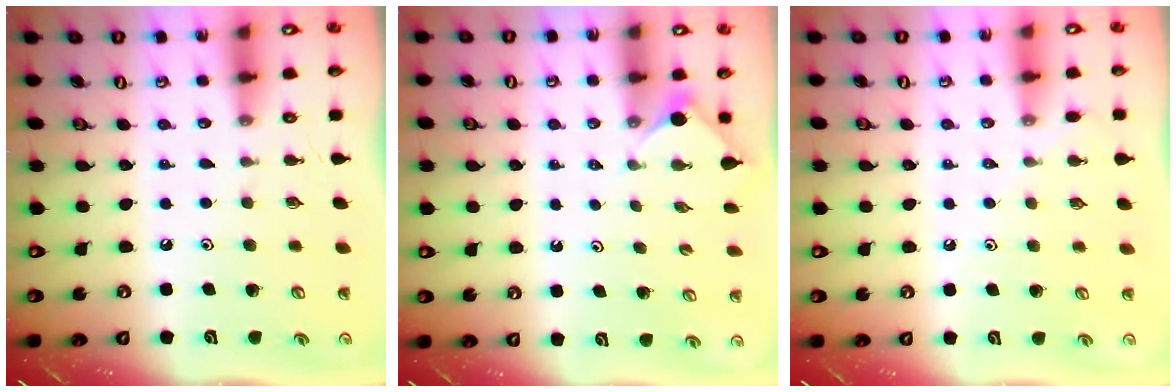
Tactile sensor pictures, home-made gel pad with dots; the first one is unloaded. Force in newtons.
{"total": 1.8, "press": 1.8, "slide": 0.4}
{"total": 2.9, "press": 2.9, "slide": 0.6}